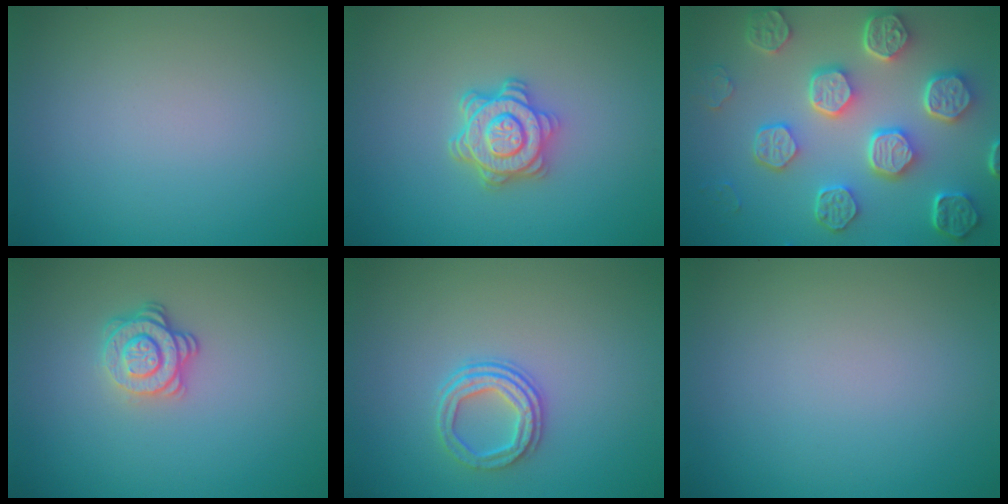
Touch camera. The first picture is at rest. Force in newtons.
{"total": 4.3, "press": 3.6, "slide": 2.3}
{"total": 8.3, "press": 6.2, "slide": 5.6}
{"total": 2.9, "press": 2.5, "slide": 1.6}
{"total": 2.8, "press": 2.3, "slide": 1.5}
{"total": 0.0}